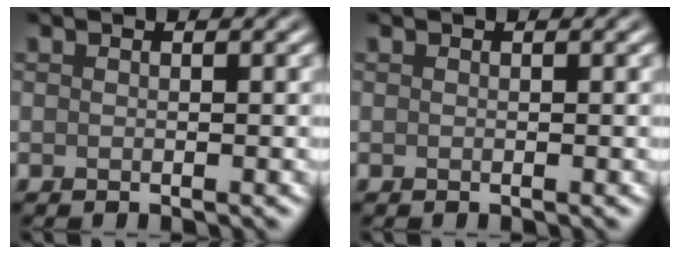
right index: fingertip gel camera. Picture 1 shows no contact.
{"total": 0.0}